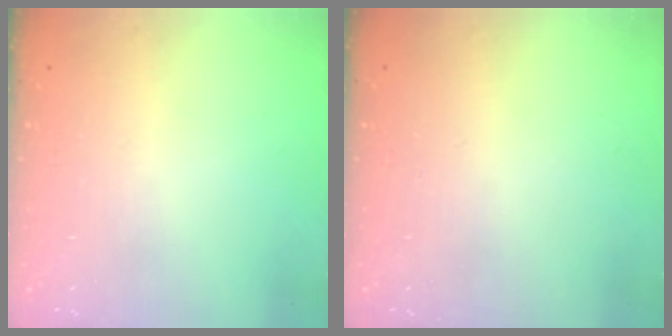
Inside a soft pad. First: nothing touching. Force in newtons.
{"total": 0.8, "press": 0.5, "slide": 0.6}